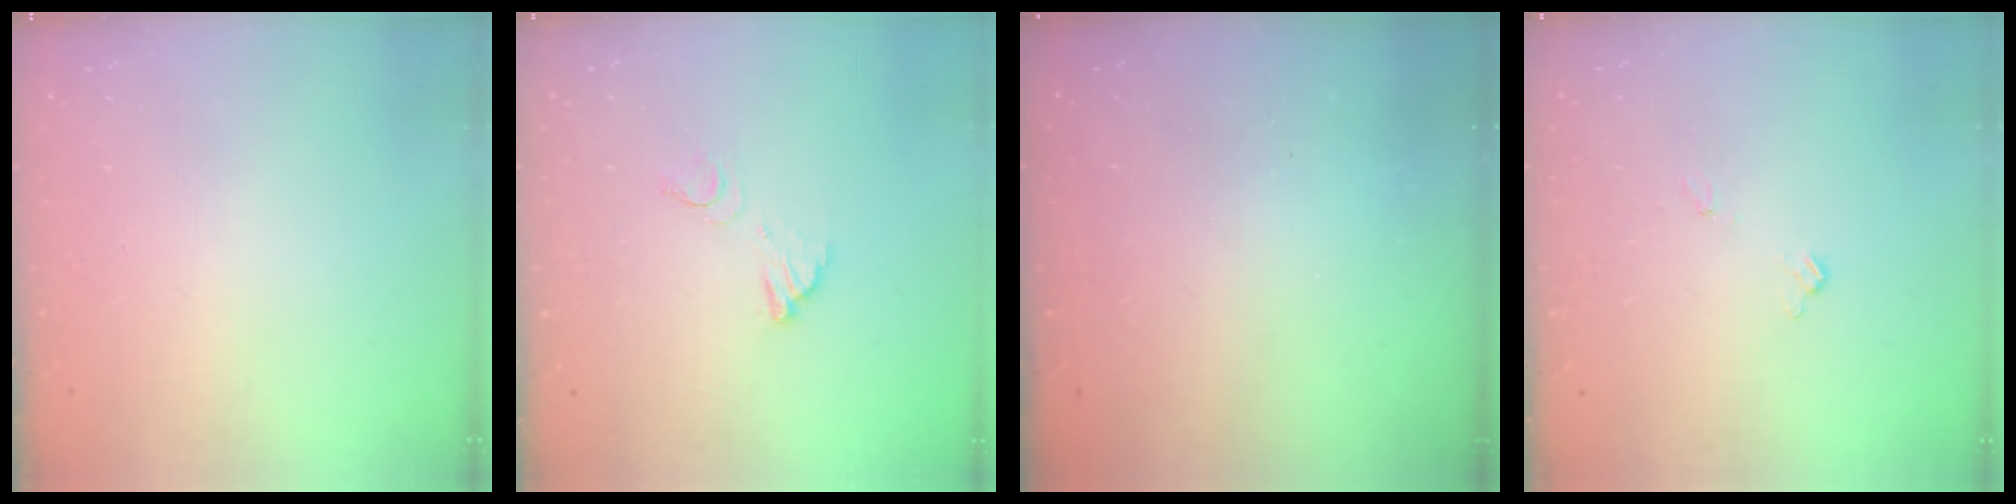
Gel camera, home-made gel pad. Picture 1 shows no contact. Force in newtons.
{"total": 3.8, "press": 3.8, "slide": 0.2}
{"total": 3.0, "press": 3.0, "slide": 0.1}
{"total": 4.8, "press": 4.8, "slide": 0.5}